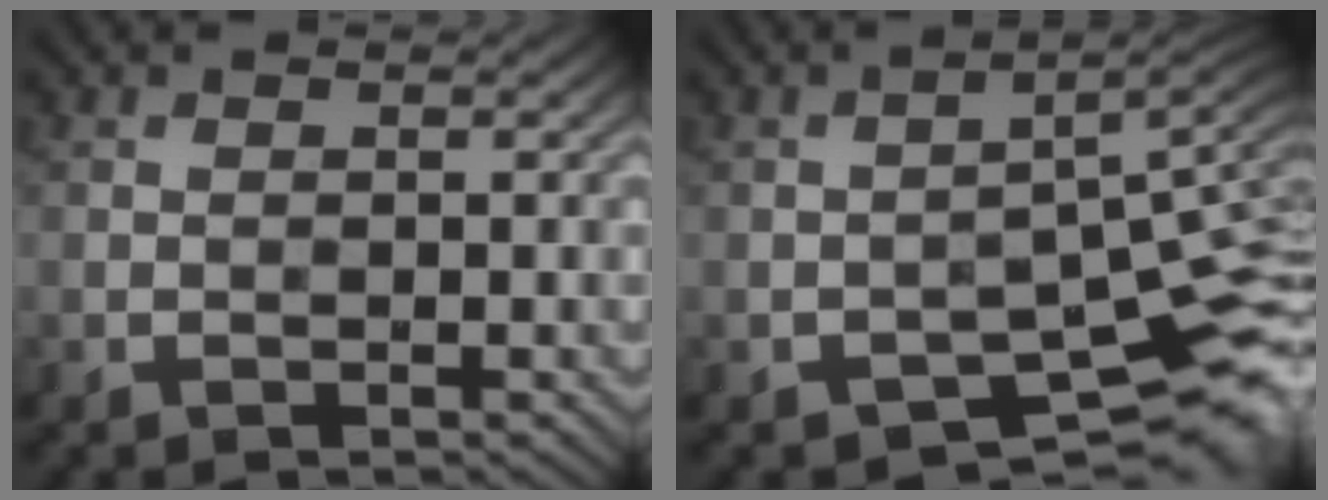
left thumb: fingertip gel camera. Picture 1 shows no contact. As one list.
[{"total": 9.6, "force": [-5.2, 4.0, 6.9], "torque": [-0.093, -0.015, -0.082]}]